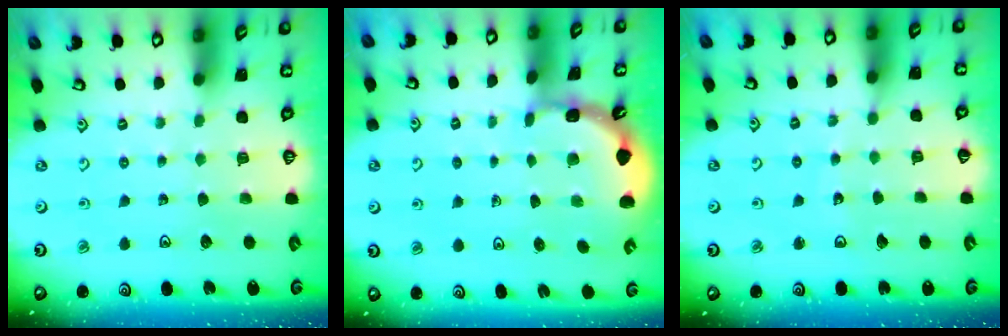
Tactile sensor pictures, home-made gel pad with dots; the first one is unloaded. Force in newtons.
{"total": 1.5, "press": 1.5, "slide": 0.1}
{"total": 4.1, "press": 4.0, "slide": 0.5}